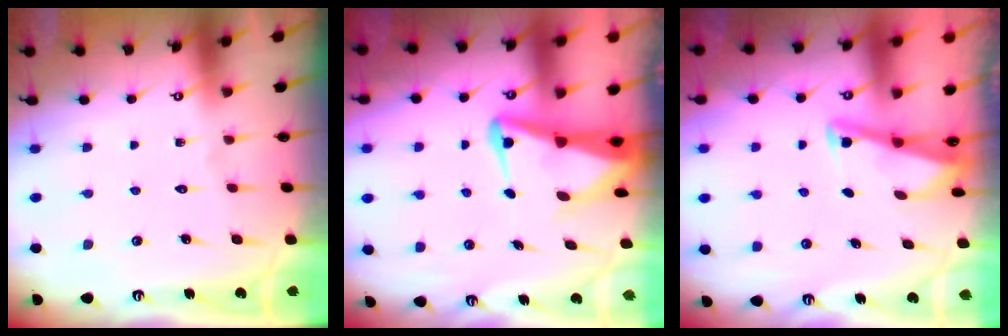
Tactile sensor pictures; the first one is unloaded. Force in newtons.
{"total": 6.0, "press": 6.0, "slide": 0.7}
{"total": 3.0, "press": 2.9, "slide": 0.3}